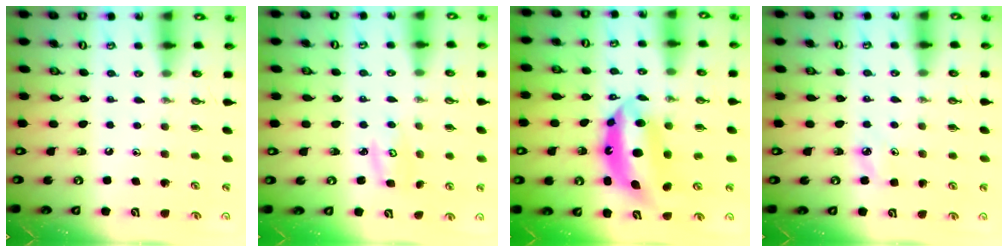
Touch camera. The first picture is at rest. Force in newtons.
{"total": 2.8, "press": 2.8, "slide": 0.2}
{"total": 9.4, "press": 9.3, "slide": 0.9}
{"total": 4.8, "press": 4.8, "slide": 0.8}